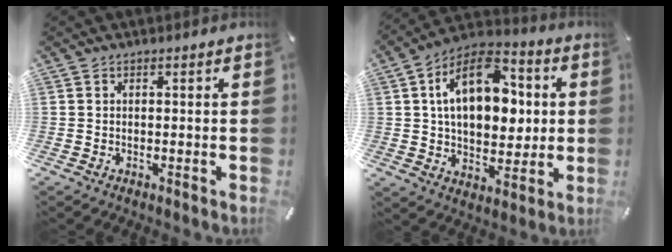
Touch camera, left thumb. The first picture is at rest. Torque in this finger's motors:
{"motor_torque": [2.50, 2.50, 1.70, -1.07, 0.61]}